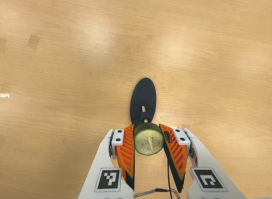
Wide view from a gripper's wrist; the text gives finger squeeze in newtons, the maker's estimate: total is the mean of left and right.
{"total": 10.0, "left": 8.5, "right": 11.5}